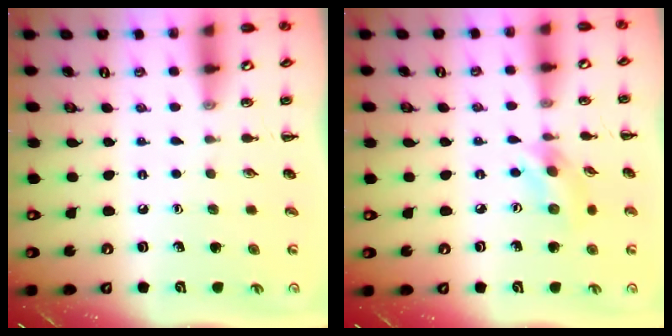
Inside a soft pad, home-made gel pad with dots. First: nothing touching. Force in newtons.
{"total": 4.7, "press": 4.7, "slide": 0.5}